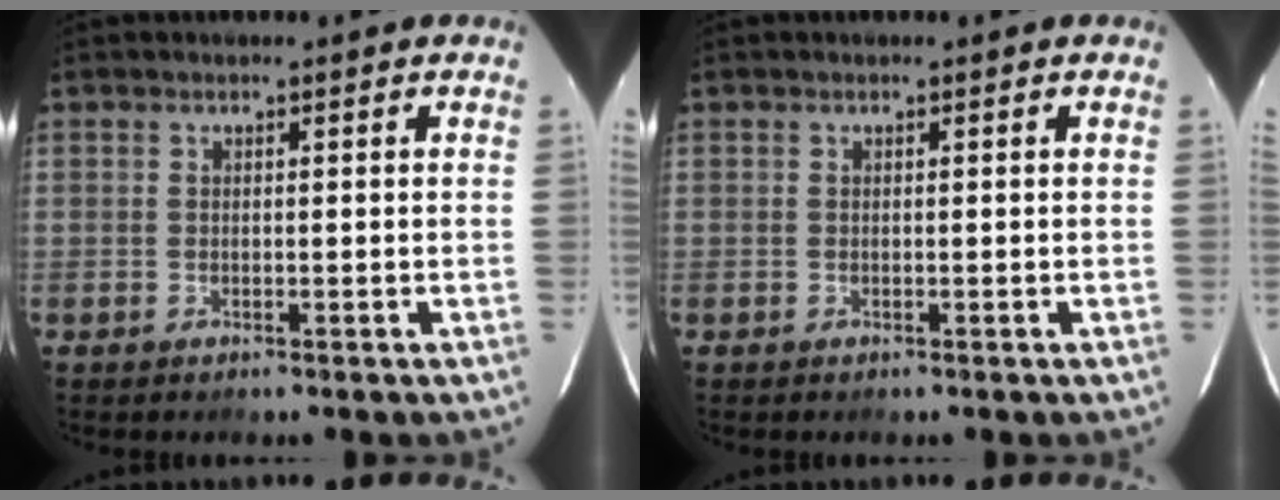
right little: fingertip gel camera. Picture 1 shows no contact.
{"total": 0.0}